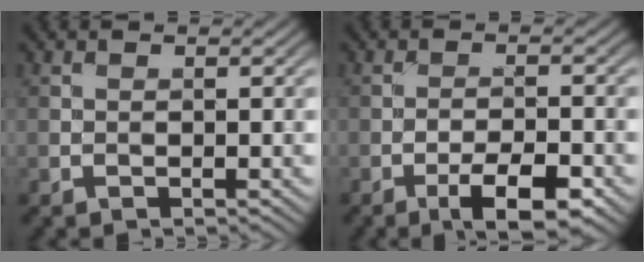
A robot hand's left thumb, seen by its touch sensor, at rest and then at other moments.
{"total": 5.8, "force": [-3.4, 1.6, 4.4], "torque": [-0.075, 0.006, -0.053]}